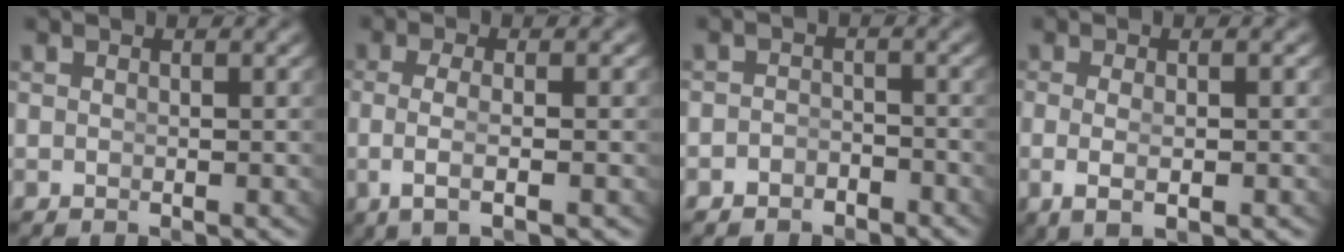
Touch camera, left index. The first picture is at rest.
{"total": 3.6, "force": [-0.7, 0.8, 3.5], "torque": [-0.076, -0.012, -0.002]}
{"total": 2.5, "force": [-2.3, 1.0, -0.3], "torque": [0.009, -0.016, -0.034]}
{"total": 3.0, "force": [-0.9, 0.6, 2.9], "torque": [-0.062, -0.014, 0.001]}